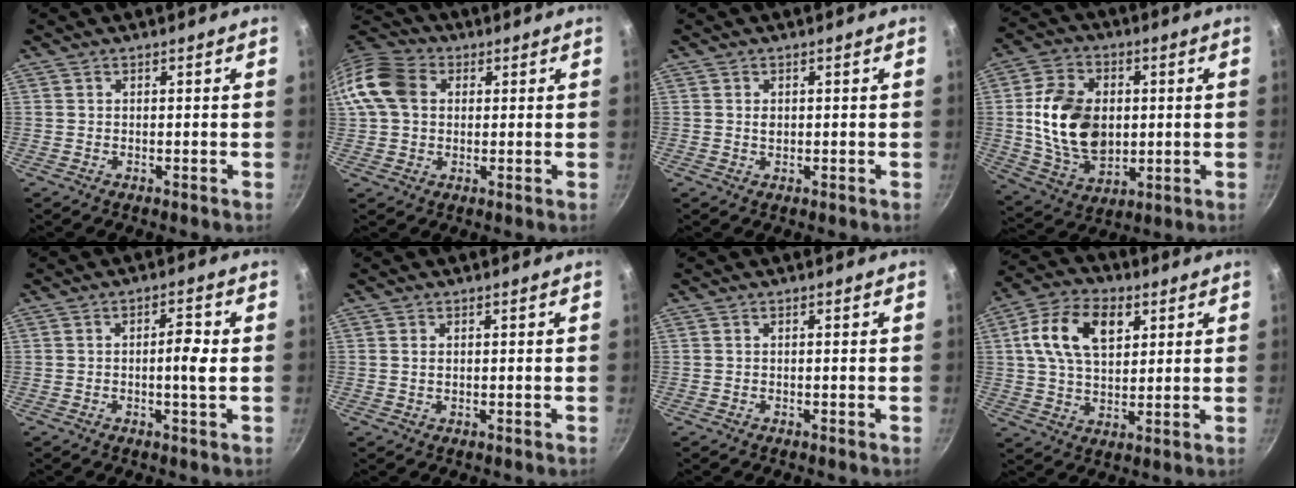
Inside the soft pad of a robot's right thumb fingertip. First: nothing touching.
{"total": 11.4, "force": [2.2, 8.8, 6.9], "torque": [-0.119, 0.018, 0.023]}
{"total": 1.1, "force": [0.1, 0.8, 0.7], "torque": [-0.010, 0.000, 0.003]}
{"total": 13.7, "force": [0.9, 9.1, 10.1], "torque": [-0.169, -0.011, 0.026]}
{"total": 4.1, "force": [-0.2, 0.8, 4.1], "torque": [-0.068, 0.009, -0.004]}
{"total": 1.0, "force": [0.2, 0.7, 0.7], "torque": [-0.012, 0.002, 0.003]}
{"total": 0.0}
{"total": 13.6, "force": [4.3, 8.5, 9.7], "torque": [-0.160, 0.003, 0.068]}